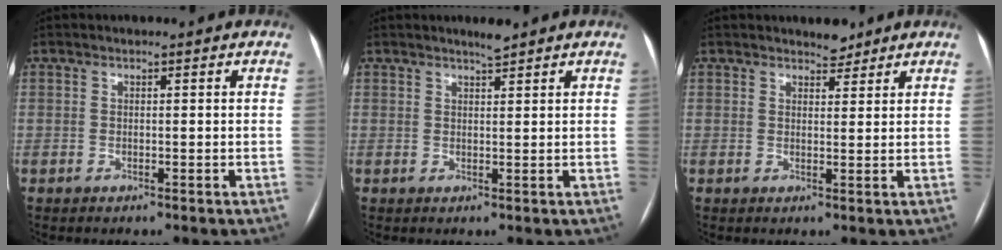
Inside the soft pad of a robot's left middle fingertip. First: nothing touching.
{"total": 1.7, "force": [1.5, 0.0, 0.7], "torque": [-0.016, 0.000, 0.028]}
{"total": 2.4, "force": [2.1, 1.0, 0.5], "torque": [-0.006, -0.003, 0.030]}